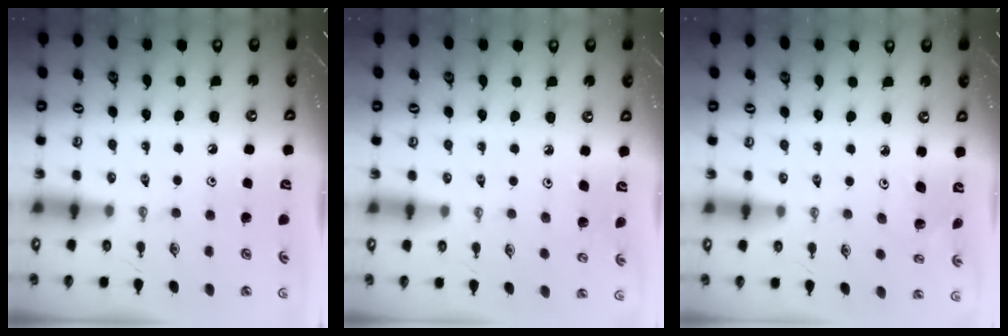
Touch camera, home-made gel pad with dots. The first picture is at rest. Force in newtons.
{"total": 3.8, "press": 3.8, "slide": 0.2}
{"total": 3.5, "press": 3.5, "slide": 0.3}